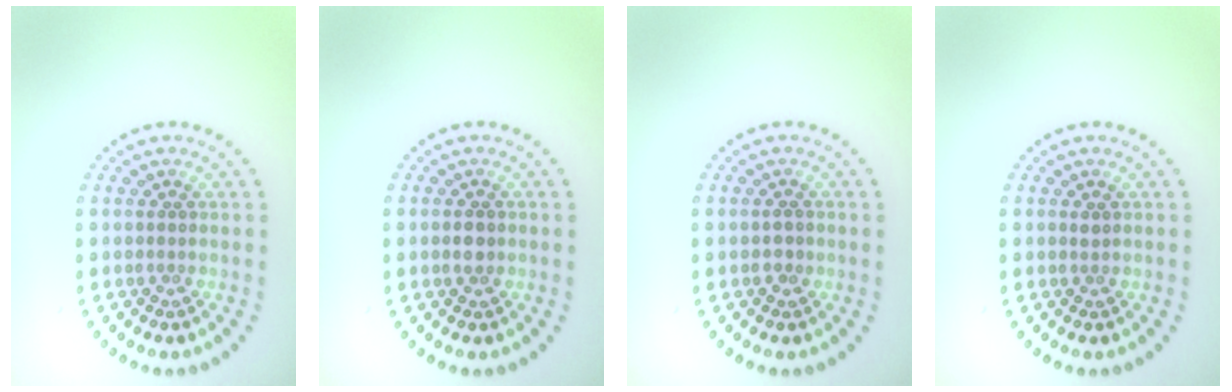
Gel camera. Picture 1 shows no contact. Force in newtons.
{"total": 1.4, "press": 1.4, "slide": 0.2}
{"total": 1.0, "press": 1.0, "slide": 0.4}
{"total": 0.5, "press": 0.3, "slide": 0.4}